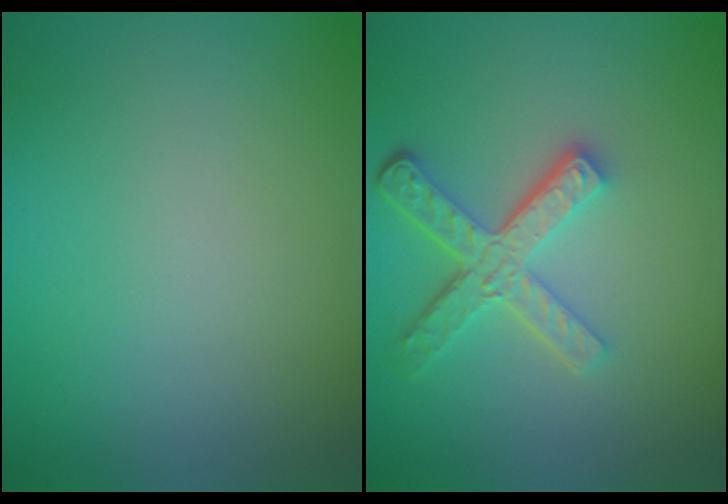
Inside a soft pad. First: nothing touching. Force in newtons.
{"total": 4.7, "press": 3.5, "slide": 3.2}